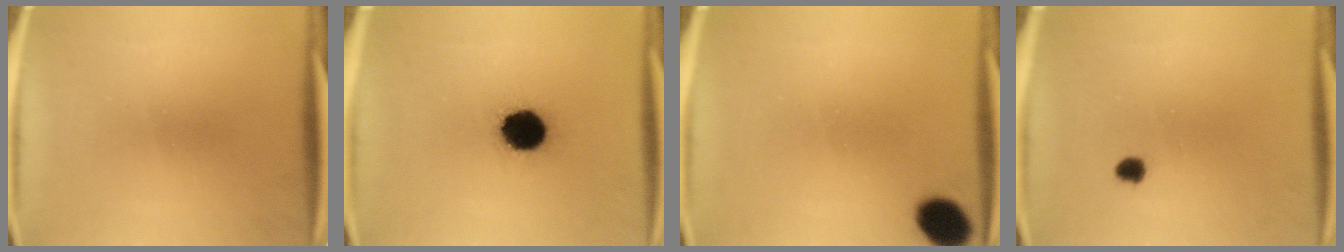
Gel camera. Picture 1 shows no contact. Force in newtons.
{"total": 12.4}
{"total": 8.0}
{"total": 1.7}